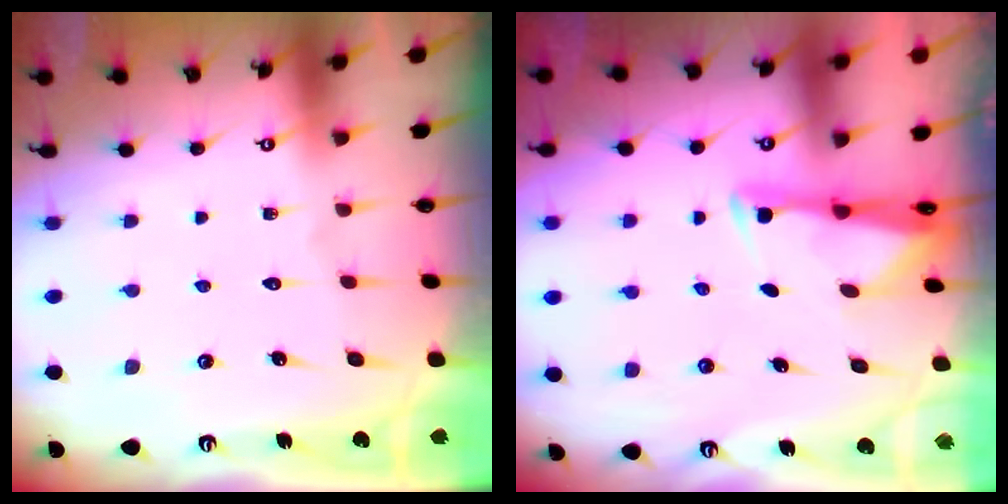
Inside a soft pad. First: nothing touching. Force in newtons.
{"total": 2.9, "press": 2.9, "slide": 0.4}